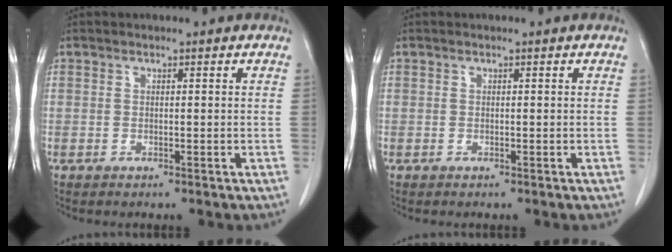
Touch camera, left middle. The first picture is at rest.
{"total": 0.0}